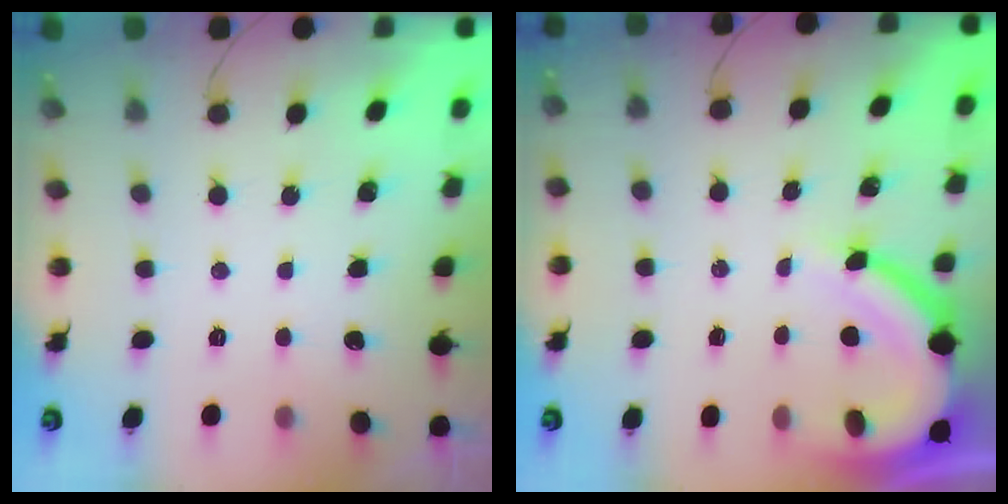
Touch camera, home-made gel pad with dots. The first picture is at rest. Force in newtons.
{"total": 8.5, "press": 8.5, "slide": 0.7}